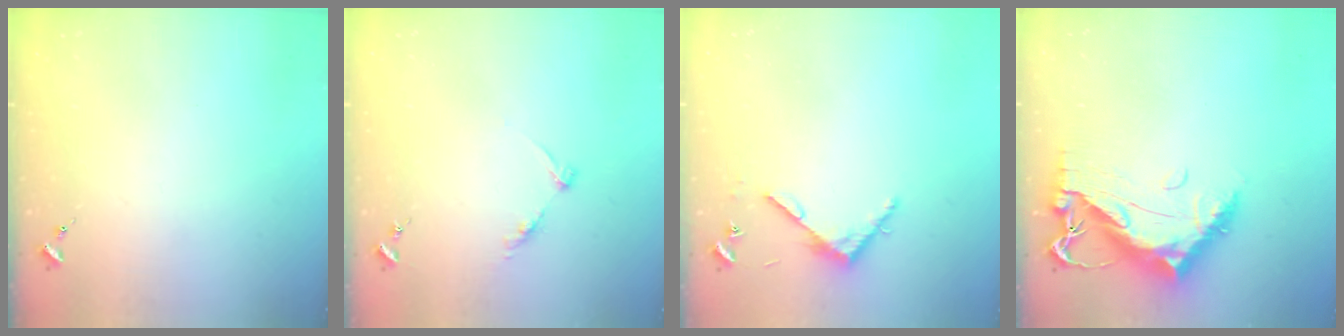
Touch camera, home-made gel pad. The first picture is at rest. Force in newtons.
{"total": 6.2, "press": 6.2, "slide": 0.7}
{"total": 5.0, "press": 5.0, "slide": 0.4}
{"total": 13.7, "press": 13.6, "slide": 1.3}